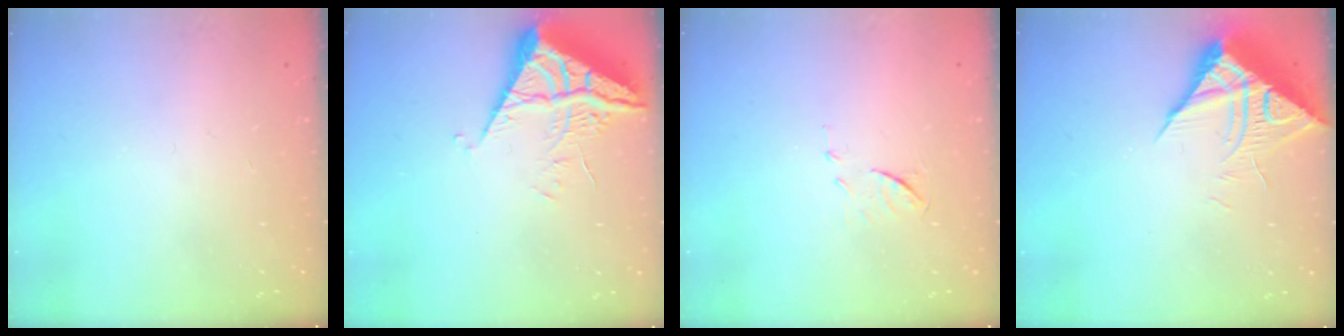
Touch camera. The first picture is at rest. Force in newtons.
{"total": 6.6, "press": 6.6, "slide": 0.6}
{"total": 6.3, "press": 6.2, "slide": 0.6}
{"total": 10.0, "press": 10.0, "slide": 0.6}